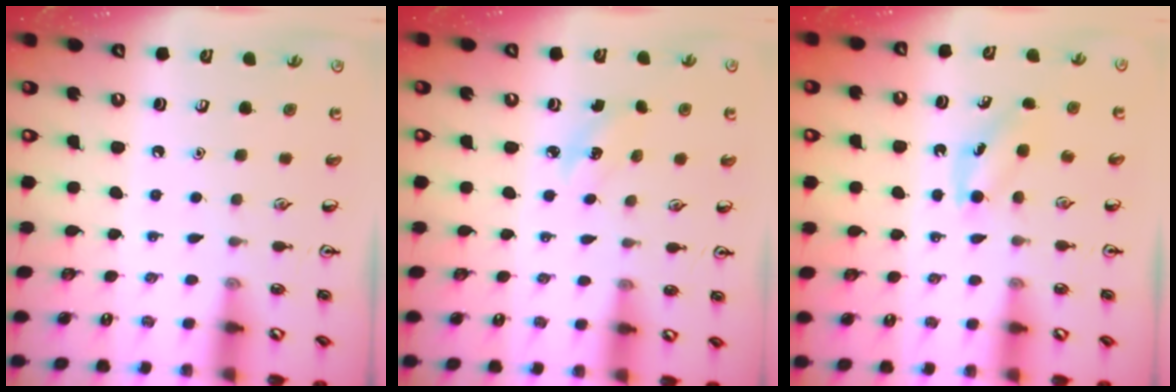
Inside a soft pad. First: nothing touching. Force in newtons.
{"total": 3.5, "press": 3.2, "slide": 1.3}
{"total": 3.8, "press": 3.6, "slide": 1.4}